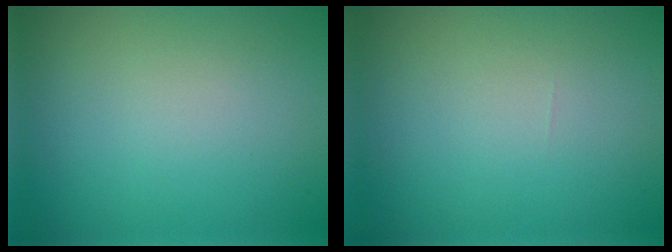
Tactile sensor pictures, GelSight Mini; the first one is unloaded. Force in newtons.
{"total": 0.0}